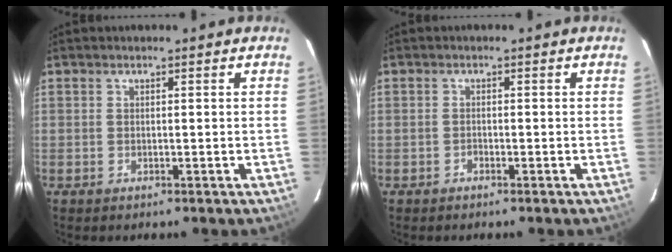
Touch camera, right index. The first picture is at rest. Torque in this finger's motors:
{"motor_torque": [0.09, 0.04, -0.04, -0.03]}